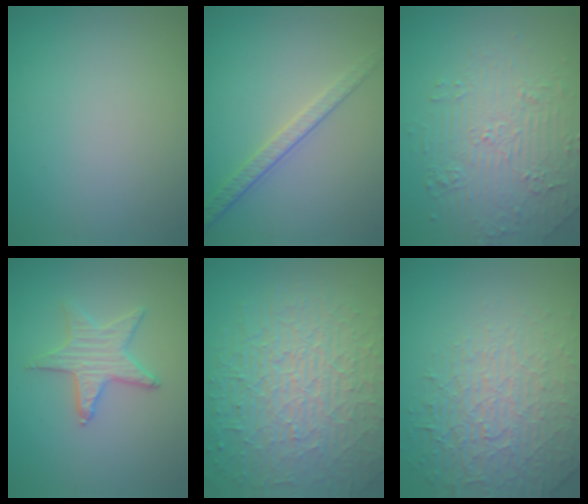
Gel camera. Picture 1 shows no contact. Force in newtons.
{"total": 2.4, "press": 2.0, "slide": 1.4}
{"total": 4.6, "press": 4.0, "slide": 2.3}
{"total": 2.4, "press": 2.4, "slide": 0.2}
{"total": 10.3, "press": 6.6, "slide": 8.0}
{"total": 5.3, "press": 4.7, "slide": 2.5}